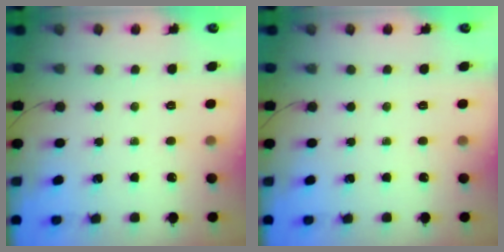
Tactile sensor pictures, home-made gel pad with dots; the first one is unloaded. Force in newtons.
{"total": 0.0}